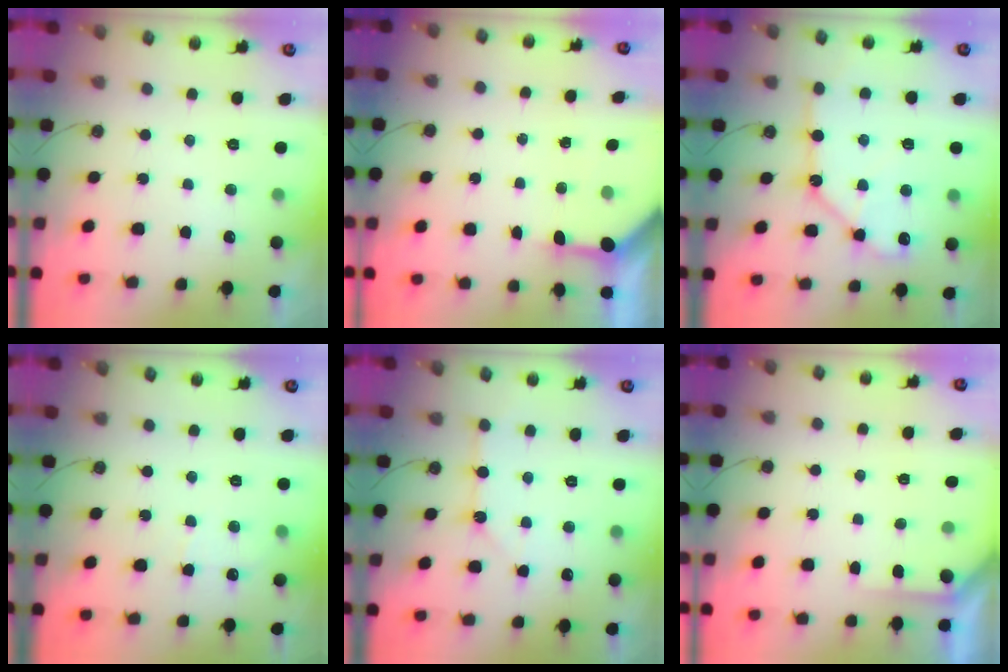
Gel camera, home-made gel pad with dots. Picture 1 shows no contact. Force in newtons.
{"total": 3.4, "press": 3.4, "slide": 0.4}
{"total": 12.4, "press": 12.3, "slide": 1.6}
{"total": 4.8, "press": 4.8, "slide": 0.6}
{"total": 4.1, "press": 4.1, "slide": 0.4}
{"total": 2.4, "press": 2.4, "slide": 0.2}